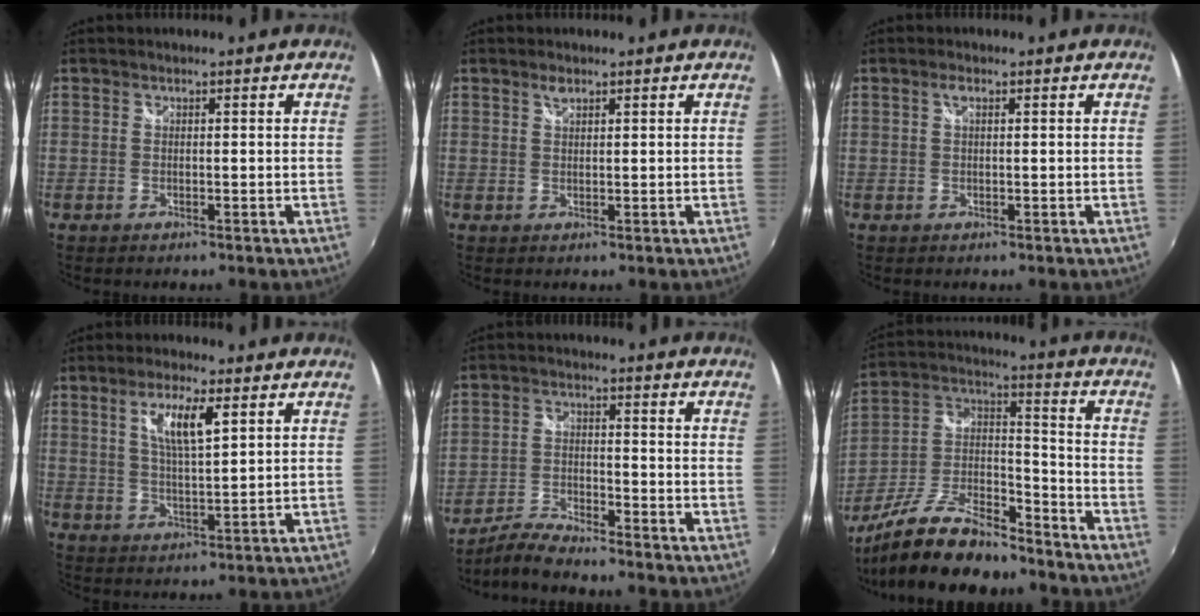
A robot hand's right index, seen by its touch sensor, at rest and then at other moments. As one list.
[{"total": 1.4, "force": [1.0, 0.6, 0.8], "torque": [-0.013, 0.003, 0.016]}, {"total": 1.2, "force": [0.5, 0.4, 1.0], "torque": [-0.020, 0.004, 0.006]}, {"total": 7.2, "force": [3.1, 1.5, 6.4], "torque": [-0.118, 0.000, 0.058]}, {"total": 5.6, "force": [-5.3, 0.6, 1.8], "torque": [-0.045, -0.001, -0.106]}, {"total": 19.6, "force": [-14.9, 6.3, 11.1], "torque": [-0.231, -0.008, -0.258]}]